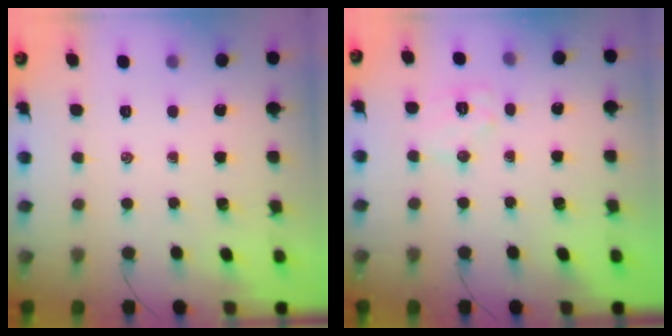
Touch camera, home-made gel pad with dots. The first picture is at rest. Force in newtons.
{"total": 6.3, "press": 6.2, "slide": 0.9}